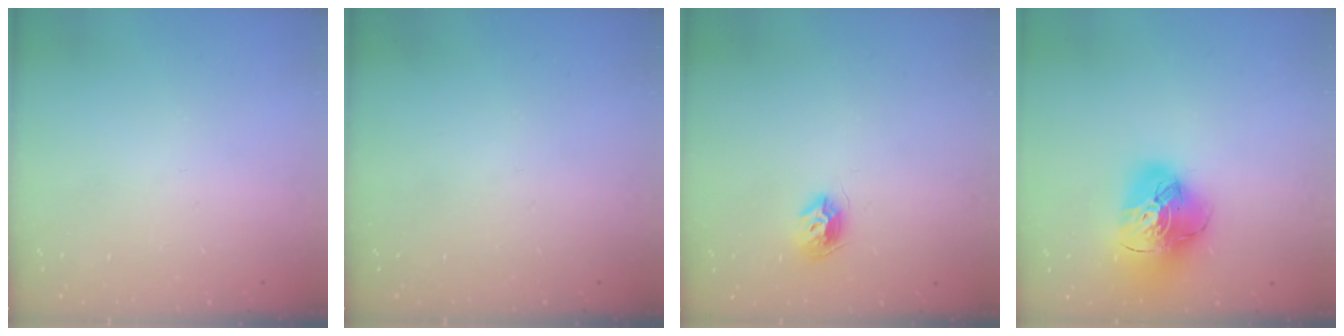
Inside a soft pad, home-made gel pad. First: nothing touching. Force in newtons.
{"total": 0.0}
{"total": 8.1, "press": 8.1, "slide": 0.1}
{"total": 19.0, "press": 18.8, "slide": 2.2}